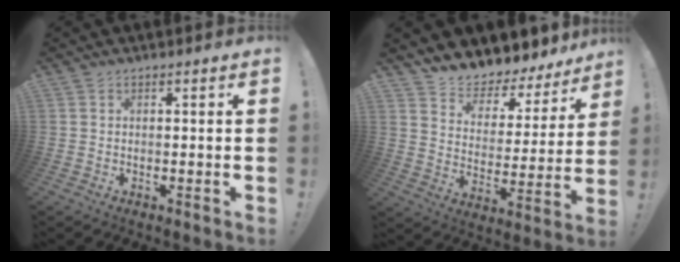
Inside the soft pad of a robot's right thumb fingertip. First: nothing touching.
{"total": 6.8, "force": [6.3, 2.2, 1.0], "torque": [-0.022, -0.075, 0.108]}